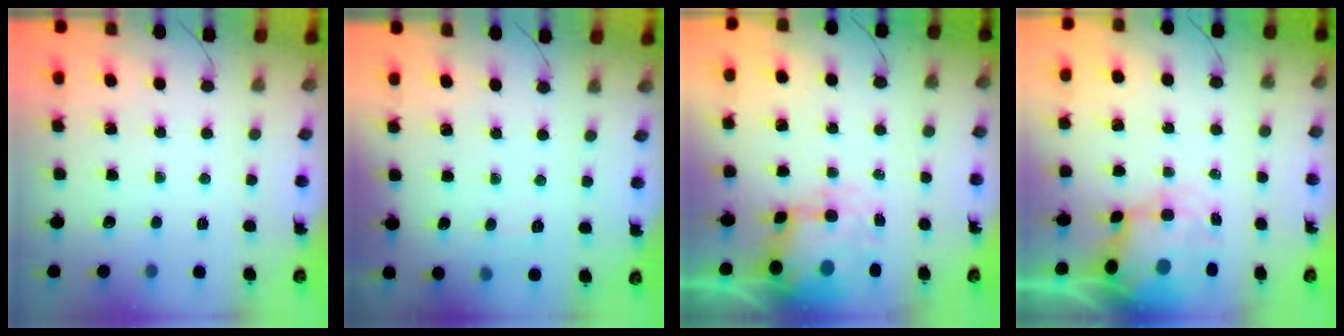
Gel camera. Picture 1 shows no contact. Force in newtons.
{"total": 5.2, "press": 5.0, "slide": 1.3}
{"total": 7.8, "press": 7.6, "slide": 1.7}
{"total": 6.5, "press": 6.2, "slide": 2.0}